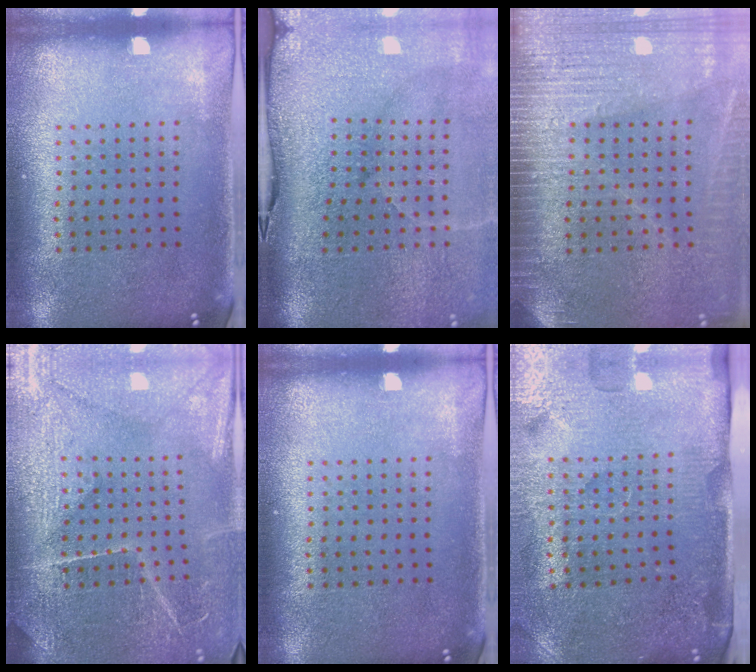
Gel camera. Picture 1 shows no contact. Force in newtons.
{"total": 5.0, "press": 3.9, "slide": 3.1}
{"total": 3.6, "press": 3.1, "slide": 1.9}
{"total": 4.0, "press": 3.8, "slide": 1.3}
{"total": 0.0}
{"total": 4.4, "press": 3.9, "slide": 2.2}